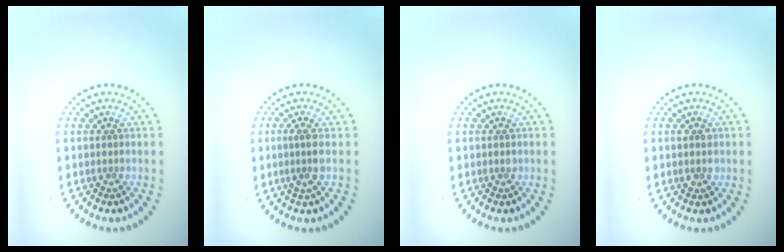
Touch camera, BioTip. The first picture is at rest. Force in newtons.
{"total": 1.8, "press": 1.5, "slide": 1.0}
{"total": 0.6, "press": 0.6, "slide": 0.0}
{"total": 1.3, "press": 1.3, "slide": 0.1}